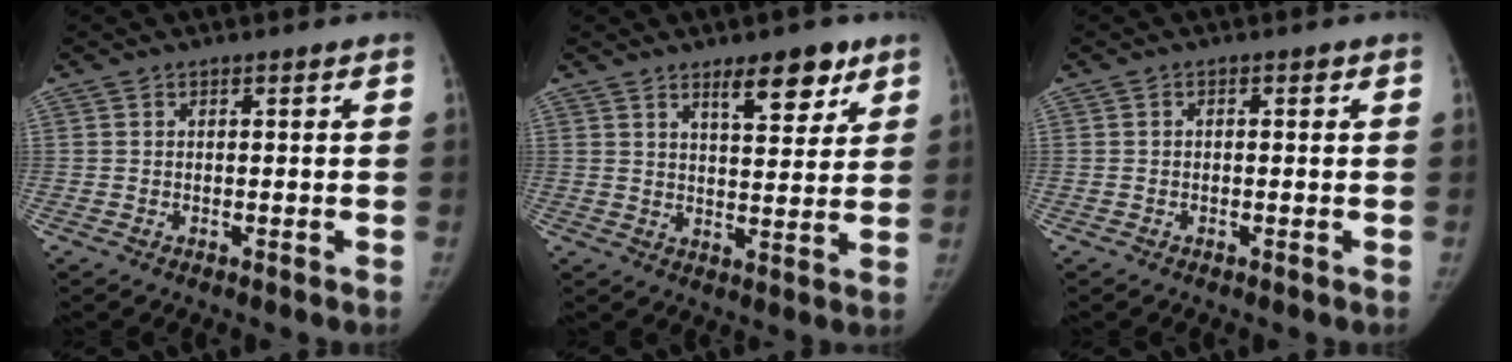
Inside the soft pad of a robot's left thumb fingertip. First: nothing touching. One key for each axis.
{"total": 8.6, "fx": 5.6, "fy": 3.3, "fz": 5.7, "tx": -0.053, "ty": -0.034, "tz": 0.084}
{"total": 0.6, "fx": 0.1, "fy": 0.4, "fz": 0.5, "tx": 0.002, "ty": 0.003, "tz": -0.003}